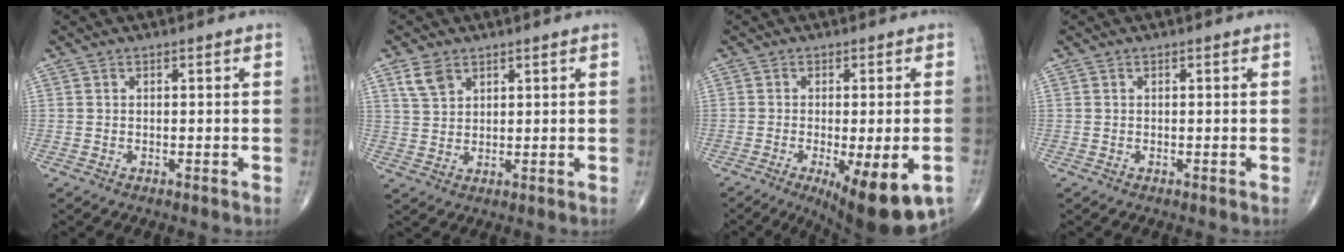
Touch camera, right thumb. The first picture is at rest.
{"total": 4.3, "force": [2.6, 2.7, 2.1], "torque": [-0.035, -0.007, 0.057]}
{"total": 14.0, "force": [-6.5, 3.8, 11.8], "torque": [-0.135, -0.006, -0.084]}
{"total": 0.0}